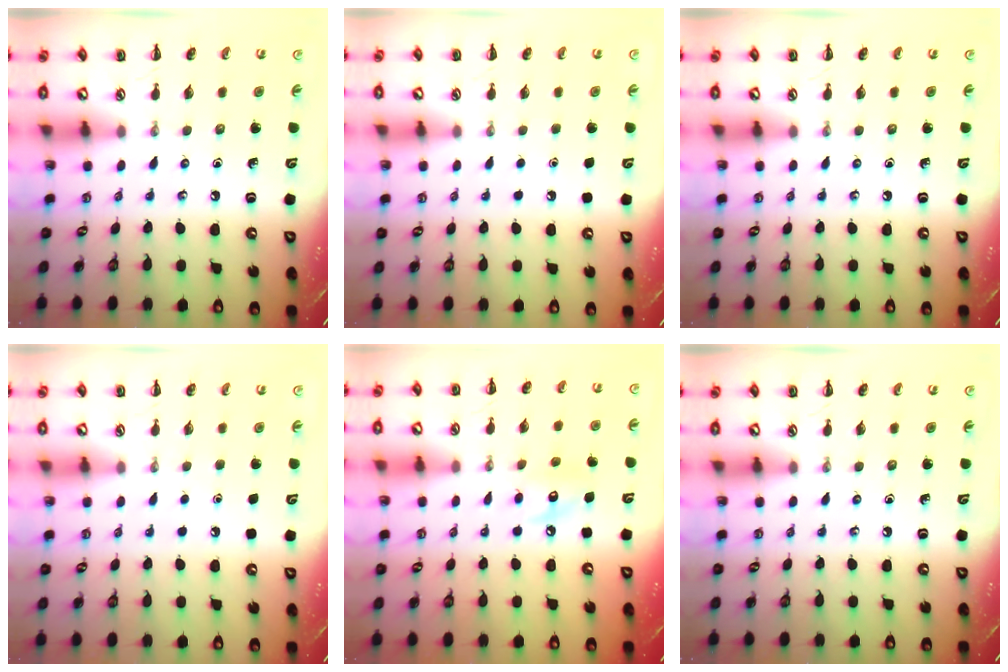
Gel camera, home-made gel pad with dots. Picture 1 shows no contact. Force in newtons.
{"total": 1.5, "press": 1.5, "slide": 0.1}
{"total": 0.0}
{"total": 1.7, "press": 1.7, "slide": 0.1}
{"total": 7.5, "press": 7.5, "slide": 0.7}
{"total": 0.0}